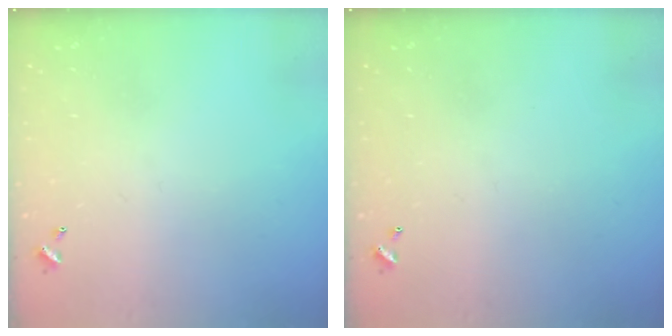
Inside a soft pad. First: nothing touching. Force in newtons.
{"total": 0.0}